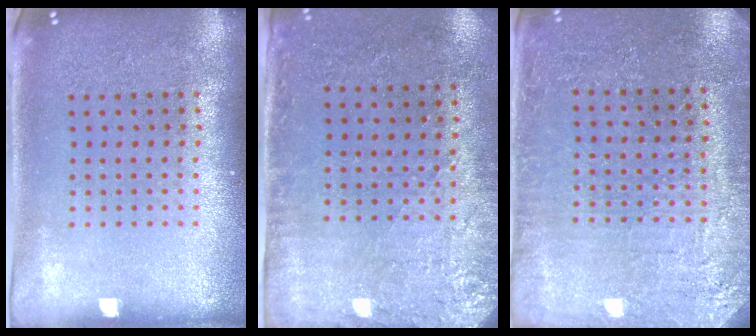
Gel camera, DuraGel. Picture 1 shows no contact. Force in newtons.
{"total": 2.9, "press": 2.3, "slide": 1.7}
{"total": 2.8, "press": 2.8, "slide": 0.3}